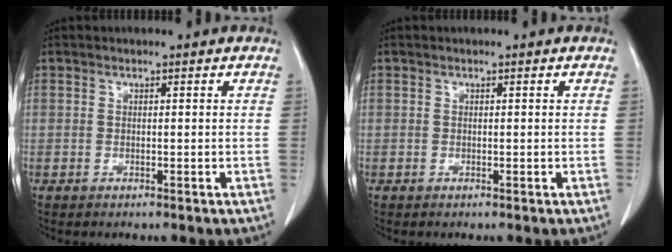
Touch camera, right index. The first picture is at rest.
{"total": 0.0}